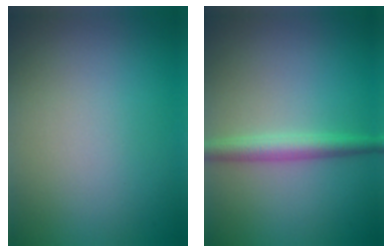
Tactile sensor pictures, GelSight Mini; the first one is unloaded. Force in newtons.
{"total": 2.7, "press": 2.7, "slide": 0.0}